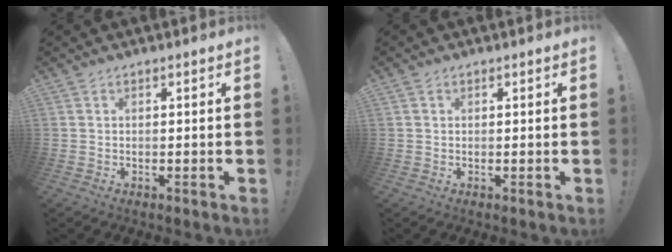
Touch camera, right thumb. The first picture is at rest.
{"total": 0.7, "force": [0.3, 0.6, 0.0], "torque": [0.007, -0.001, 0.004]}